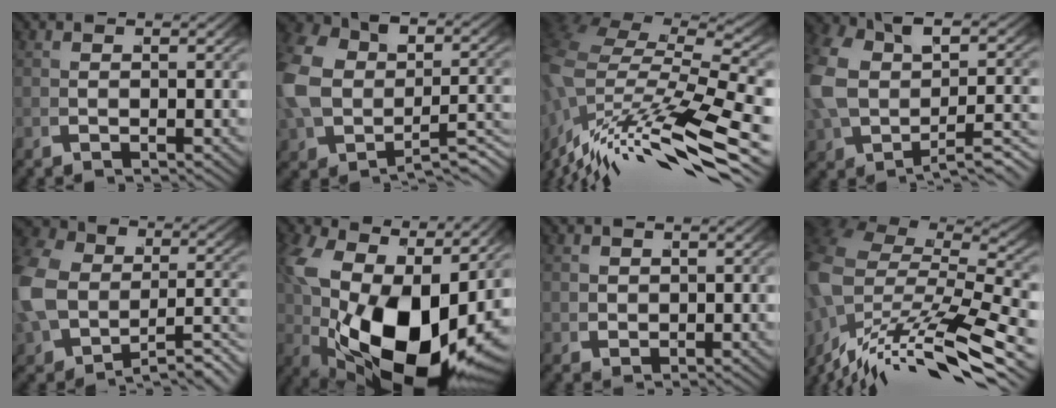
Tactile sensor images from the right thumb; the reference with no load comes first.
{"total": 9.2, "force": [-0.8, 6.8, 6.1], "torque": [-0.147, -0.020, 0.004]}
{"total": 11.6, "force": [-0.2, 6.2, 9.8], "torque": [-0.214, -0.022, 0.020]}
{"total": 7.9, "force": [-0.7, 5.0, 6.1], "torque": [-0.144, -0.012, 0.009]}
{"total": 10.3, "force": [-2.9, 7.5, 6.4], "torque": [-0.144, -0.037, -0.021]}
{"total": 18.7, "force": [-0.9, 10.8, 15.2], "torque": [-0.302, -0.079, 0.041]}
{"total": 1.7, "force": [0.9, 1.3, 0.6], "torque": [-0.017, -0.011, 0.029]}
{"total": 9.8, "force": [-1.6, 4.8, 8.4], "torque": [-0.193, -0.025, -0.010]}